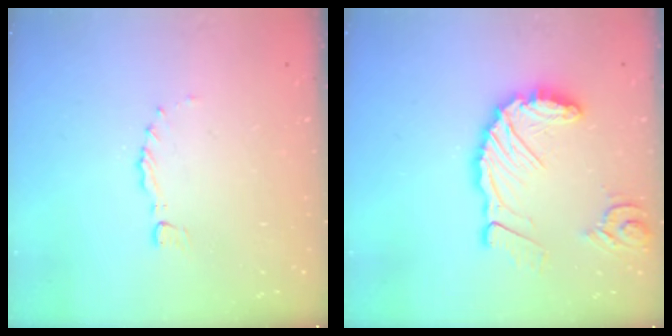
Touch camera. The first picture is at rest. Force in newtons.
{"total": 15.3, "press": 15.2, "slide": 1.8}